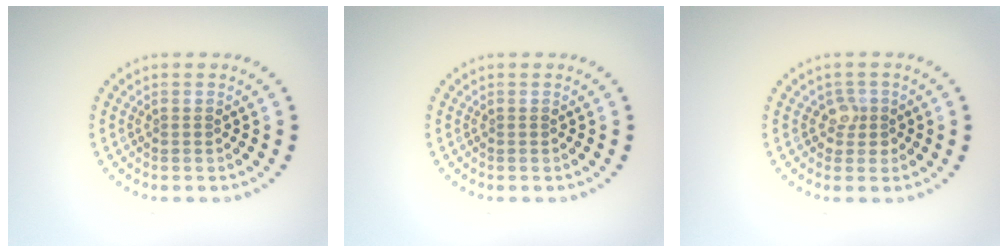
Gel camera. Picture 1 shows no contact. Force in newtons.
{"total": 0.0}
{"total": 1.7, "press": 1.4, "slide": 0.9}